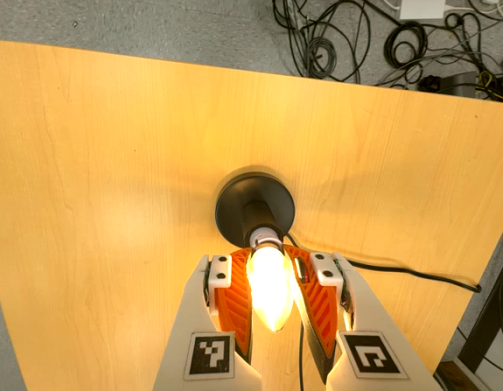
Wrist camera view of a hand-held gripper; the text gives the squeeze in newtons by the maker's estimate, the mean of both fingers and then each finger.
{"total": 26.5, "left": 24.8, "right": 28.3}